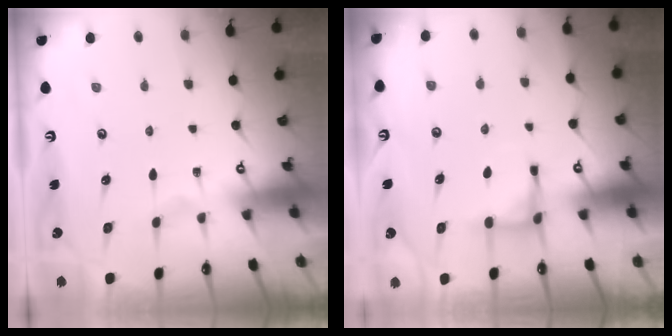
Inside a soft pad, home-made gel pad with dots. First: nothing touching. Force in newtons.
{"total": 4.4, "press": 4.4, "slide": 0.7}